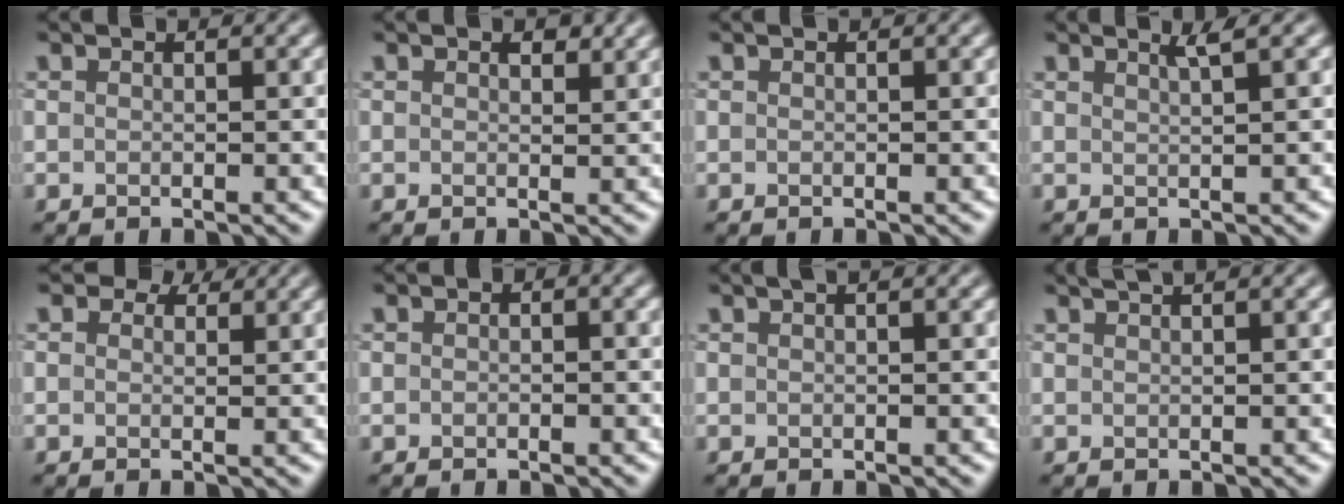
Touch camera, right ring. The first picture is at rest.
{"total": 1.2, "force": [0.8, 0.6, 0.7], "torque": [-0.007, -0.002, 0.014]}
{"total": 0.0}
{"total": 1.7, "force": [1.1, 0.3, 1.2], "torque": [-0.009, 0.004, 0.015]}
{"total": 2.6, "force": [1.8, 1.5, 1.2], "torque": [-0.021, -0.004, 0.014]}
{"total": 0.8, "force": [-0.2, 0.5, 0.6], "torque": [-0.008, -0.003, -0.006]}
{"total": 0.7, "force": [0.3, 0.1, 0.6], "torque": [-0.010, 0.008, 0.006]}
{"total": 1.8, "force": [1.3, 0.5, 1.1], "torque": [-0.010, 0.002, 0.011]}